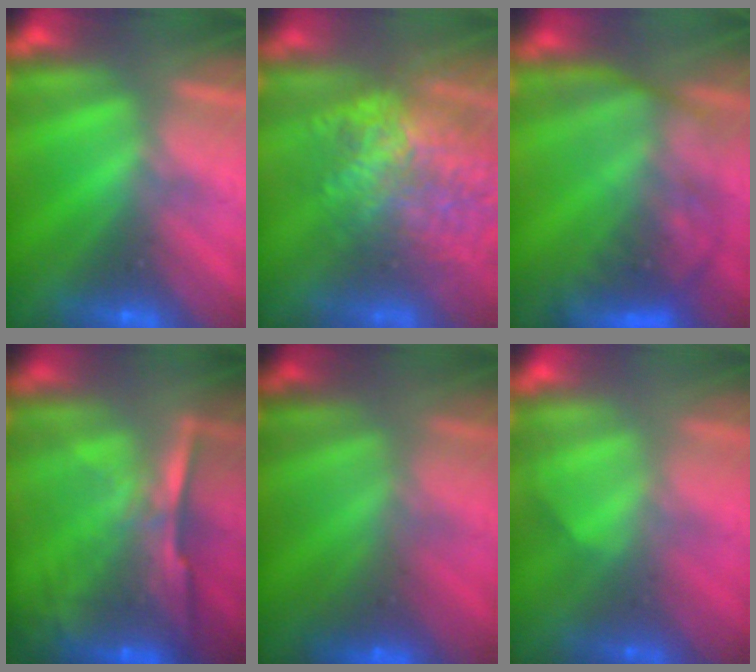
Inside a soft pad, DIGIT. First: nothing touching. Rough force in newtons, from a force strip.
{"total": 8.9}
{"total": 8.6}
{"total": 7.1}
{"total": 3.0}
{"total": 2.3}